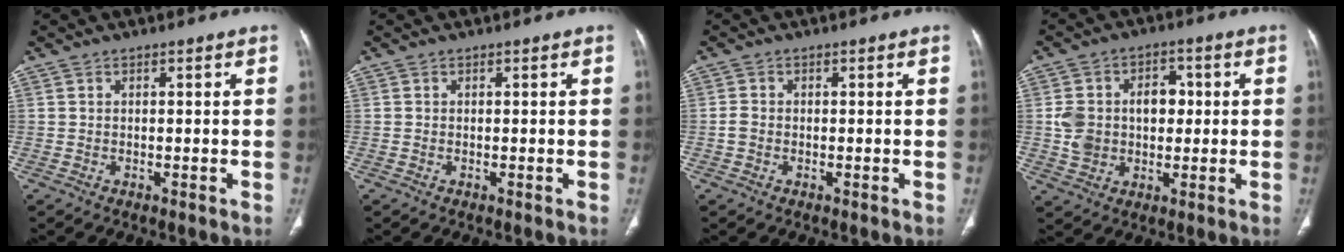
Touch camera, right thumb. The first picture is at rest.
{"total": 0.0}
{"total": 1.6, "force": [-0.4, 1.3, 0.9], "torque": [-0.017, 0.004, -0.009]}
{"total": 10.6, "force": [0.6, 8.1, 6.8], "torque": [-0.086, 0.019, 0.016]}